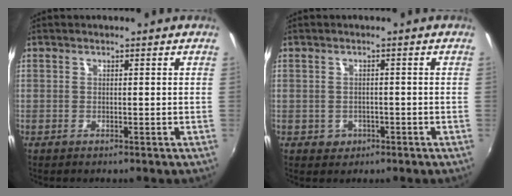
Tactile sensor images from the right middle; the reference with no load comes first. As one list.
[{"total": 2.7, "force": [-0.9, 2.4, 0.8], "torque": [-0.021, 0.000, -0.007]}]